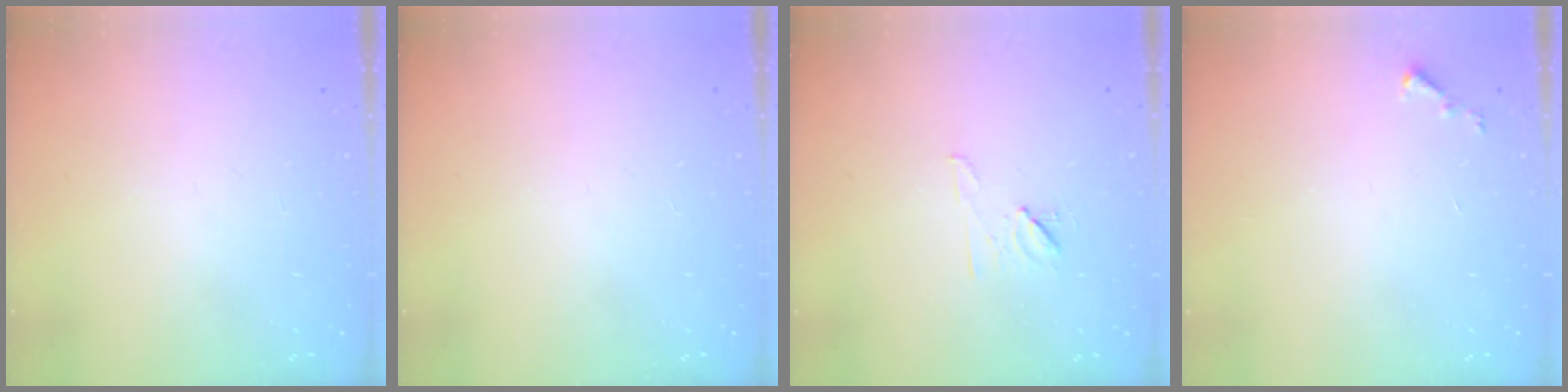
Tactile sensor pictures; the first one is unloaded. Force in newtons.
{"total": 0.0}
{"total": 6.7, "press": 6.6, "slide": 1.1}
{"total": 3.1, "press": 3.1, "slide": 0.2}